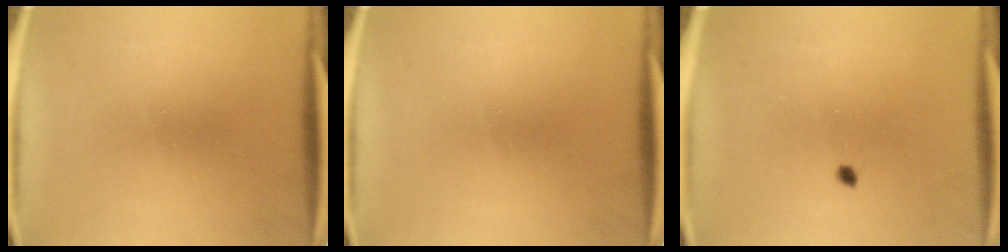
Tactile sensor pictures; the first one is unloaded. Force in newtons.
{"total": 0.0}
{"total": 0.8}